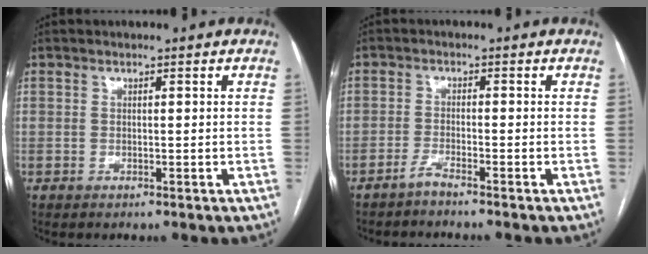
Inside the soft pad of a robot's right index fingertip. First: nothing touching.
{"total": 1.9, "force": [-1.8, -0.4, 0.7], "torque": [-0.018, -0.002, -0.038]}